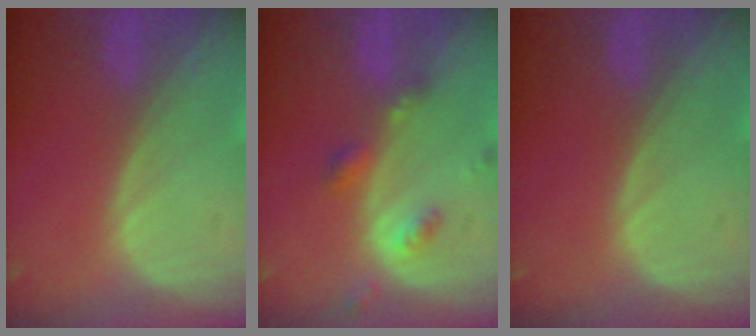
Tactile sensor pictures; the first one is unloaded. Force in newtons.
{"total": 4.6, "press": 4.1, "slide": 2.1}
{"total": 0.0}